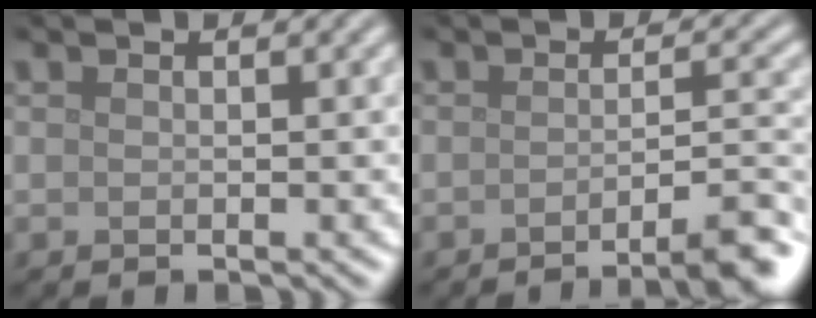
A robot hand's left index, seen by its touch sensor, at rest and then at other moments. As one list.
[{"total": 5.6, "force": [-3.5, 1.1, 4.3], "torque": [-0.045, 0.009, -0.053]}]